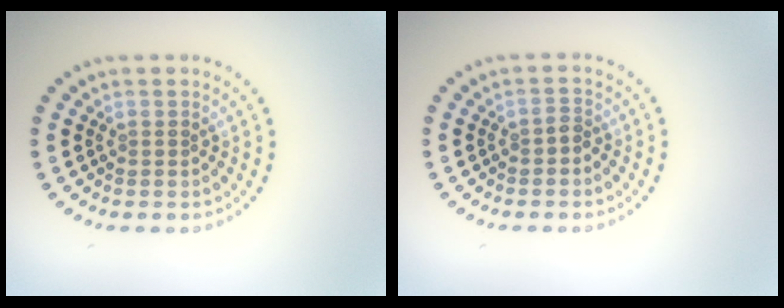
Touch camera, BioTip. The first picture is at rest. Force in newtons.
{"total": 0.9, "press": 0.7, "slide": 0.5}